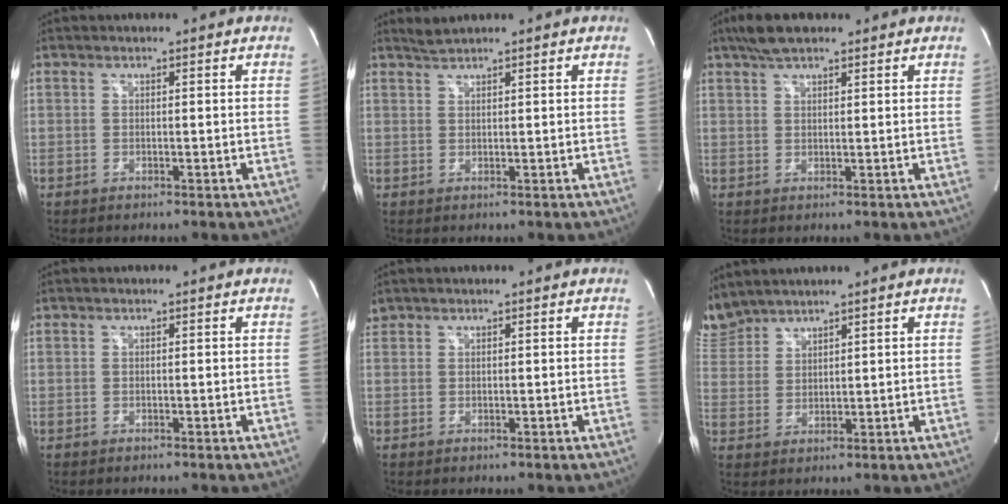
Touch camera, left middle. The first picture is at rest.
{"total": 1.6, "force": [1.5, -0.4, 0.2], "torque": [-0.006, 0.004, 0.035]}
{"total": 4.9, "force": [3.7, 1.5, 2.8], "torque": [-0.063, 0.017, 0.069]}
{"total": 0.0}
{"total": 1.1, "force": [0.9, 0.5, 0.0], "torque": [-0.003, 0.017, 0.021]}
{"total": 6.2, "force": [6.0, 1.3, 0.3], "torque": [-0.024, 0.015, 0.136]}